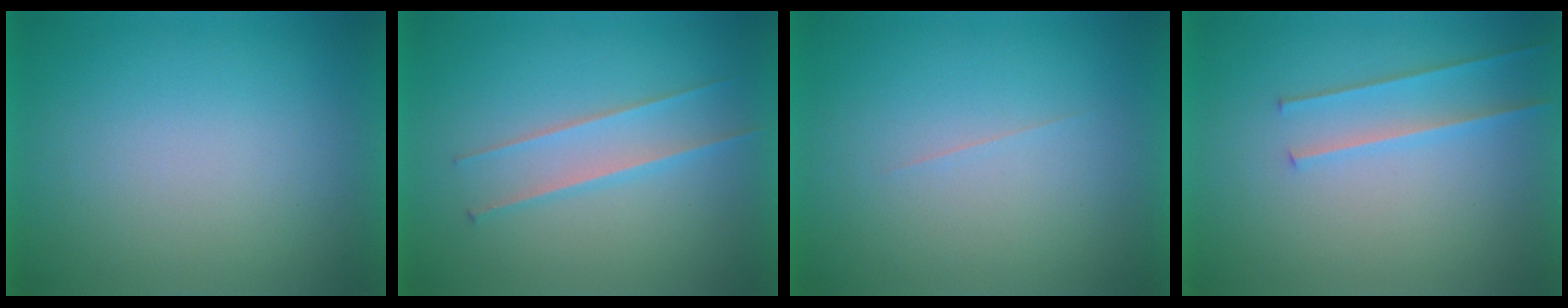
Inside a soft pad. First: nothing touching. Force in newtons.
{"total": 2.0}
{"total": 1.2}
{"total": 2.2}